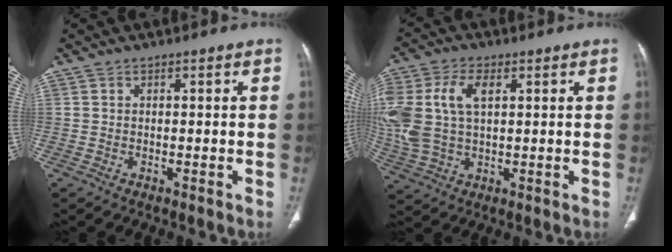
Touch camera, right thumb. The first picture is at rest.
{"total": 13.9, "force": [3.0, 8.1, 10.9], "torque": [-0.259, 0.014, 0.064]}